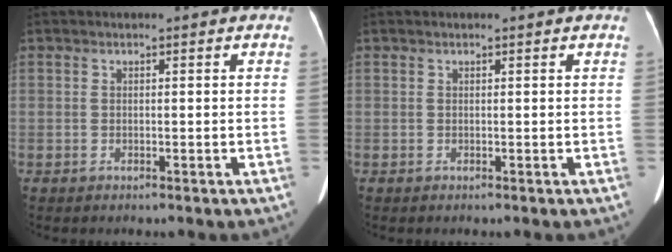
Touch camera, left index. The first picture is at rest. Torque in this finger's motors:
{"motor_torque": [-0.30, 0.41, -0.42, -0.01]}